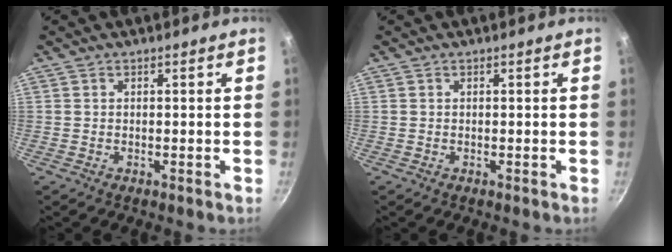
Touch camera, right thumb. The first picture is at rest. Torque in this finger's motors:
{"motor_torque": [0.00, 0.00, 0.01, 0.02, 0.00]}